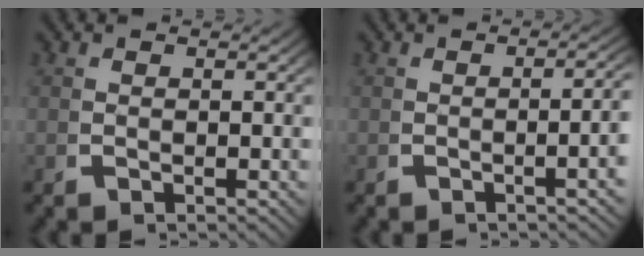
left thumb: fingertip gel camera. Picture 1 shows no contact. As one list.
[{"total": 3.7, "force": [-0.7, 0.9, 3.5], "torque": [-0.047, 0.008, -0.015]}]